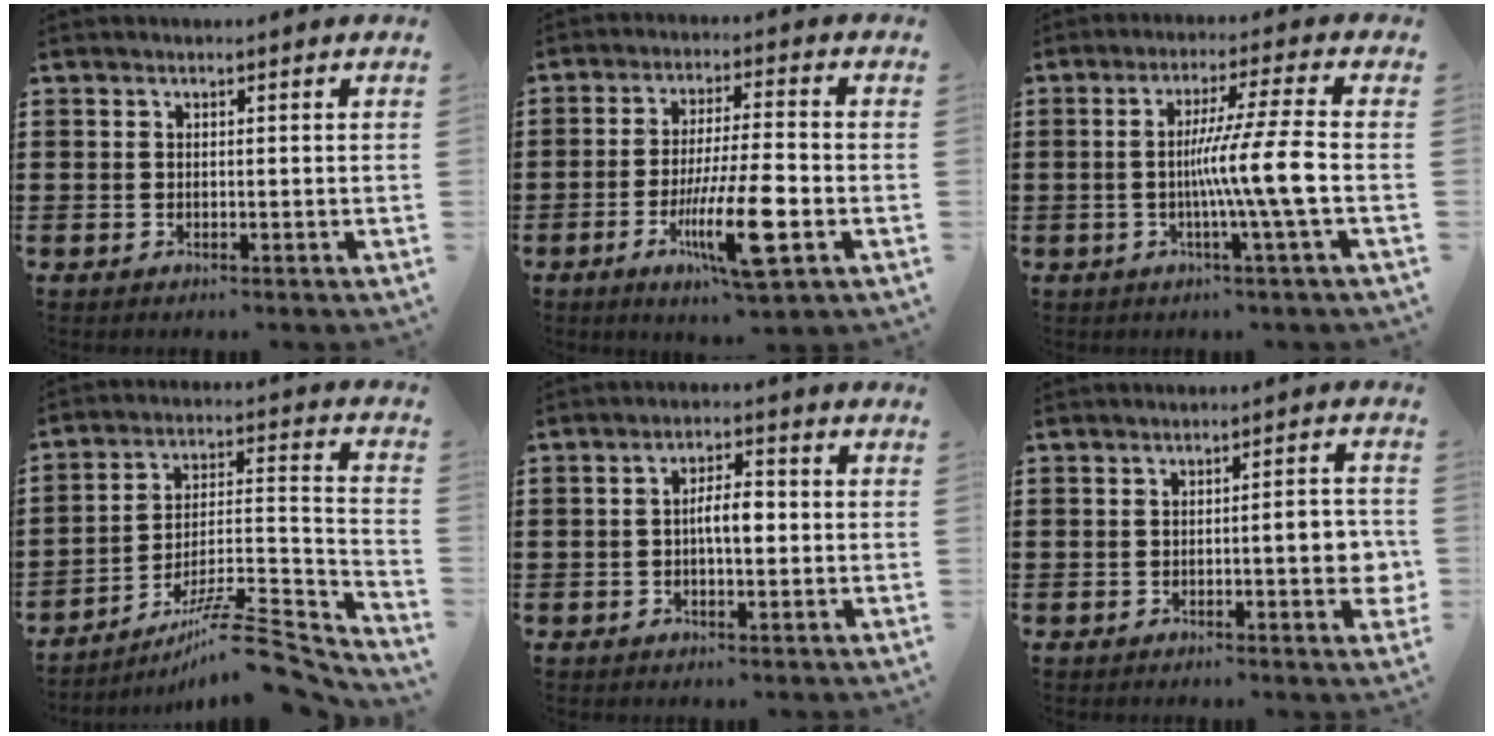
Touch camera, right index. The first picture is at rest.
{"total": 11.9, "force": [-4.1, 1.9, 11.0], "torque": [-0.216, -0.012, -0.075]}
{"total": 10.1, "force": [-1.6, -0.8, 10.0], "torque": [-0.173, -0.011, -0.034]}
{"total": 10.7, "force": [-8.1, 1.8, 6.7], "torque": [-0.100, 0.021, -0.151]}
{"total": 4.2, "force": [-0.3, 1.4, 4.0], "torque": [-0.072, 0.006, -0.008]}
{"total": 5.4, "force": [-0.8, 1.3, 5.2], "torque": [-0.071, -0.003, -0.016]}